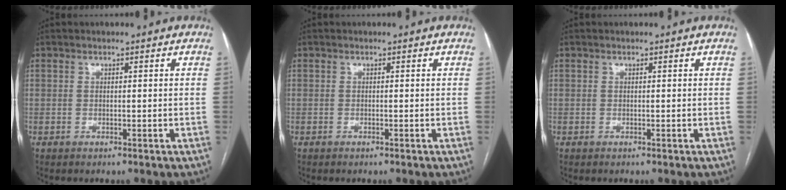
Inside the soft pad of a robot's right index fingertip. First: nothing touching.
{"total": 0.0}
{"total": 0.0}